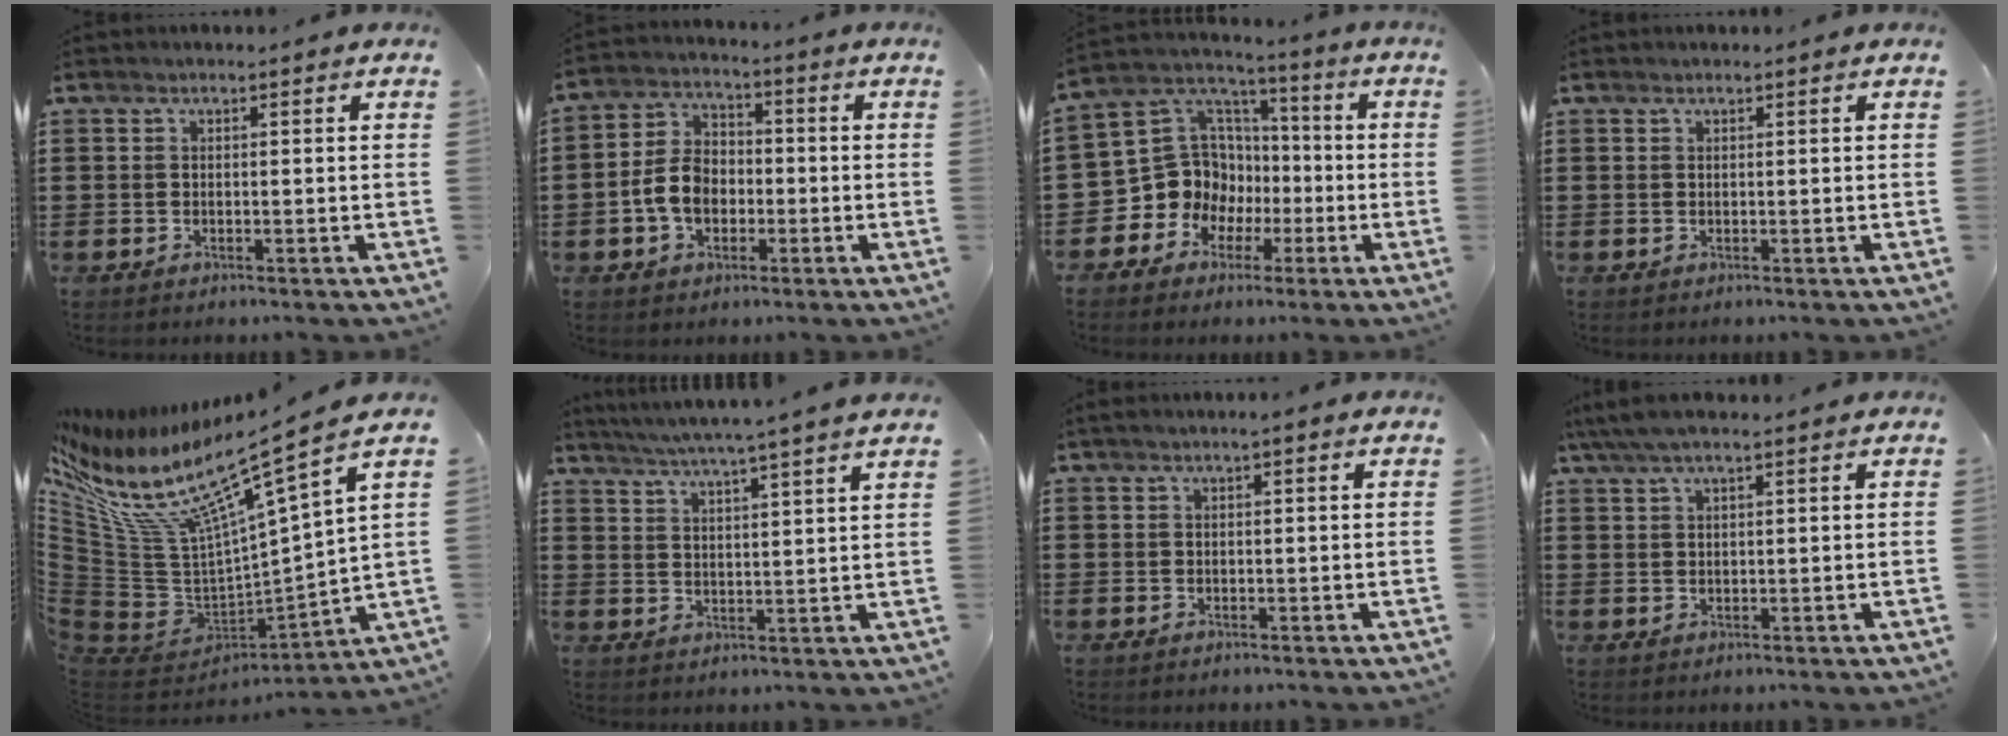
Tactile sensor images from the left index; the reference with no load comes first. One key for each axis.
{"total": 6.7, "fx": -1.8, "fy": 4.8, "fz": 4.3, "tx": -0.109, "ty": 0.006, "tz": -0.041}
{"total": 11.3, "fx": -2.0, "fy": 10.6, "fz": 3.1, "tx": -0.116, "ty": -0.011, "tz": -0.029}
{"total": 0.0}
{"total": 14.0, "fx": 9.4, "fy": 3.5, "fz": 9.8, "tx": -0.217, "ty": -0.069, "tz": 0.146}
{"total": 4.5, "fx": 4.0, "fy": -1.1, "fz": 1.6, "tx": -0.046, "ty": -0.026, "tz": 0.067}
{"total": 0.9, "fx": 0.3, "fy": 0.0, "fz": 0.8, "tx": -0.014, "ty": 0.000, "tz": 0.006}
{"total": 3.8, "fx": 2.5, "fy": 0.6, "fz": 2.7, "tx": -0.056, "ty": 0.006, "tz": 0.047}